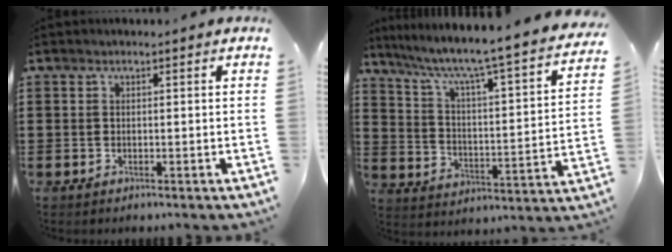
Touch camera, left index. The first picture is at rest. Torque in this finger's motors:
{"motor_torque": [0.02, -0.02, 0.05, -0.03]}